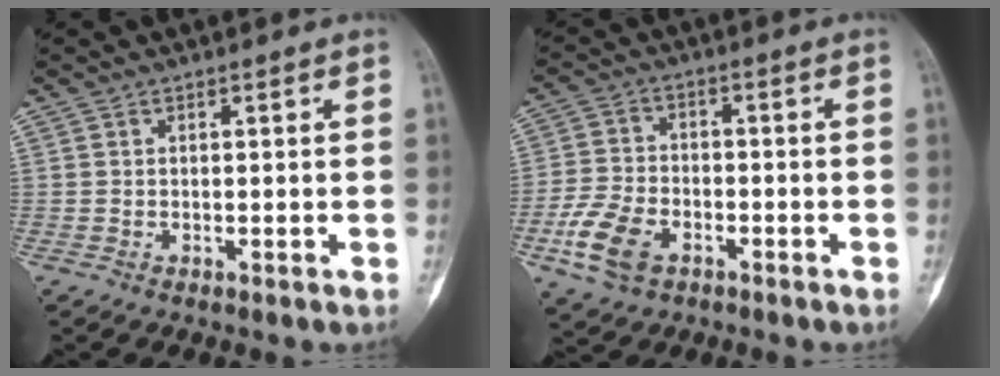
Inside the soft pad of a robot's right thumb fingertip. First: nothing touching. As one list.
[{"total": 9.6, "force": [-4.3, 6.0, 6.1], "torque": [-0.124, 0.013, -0.083]}]